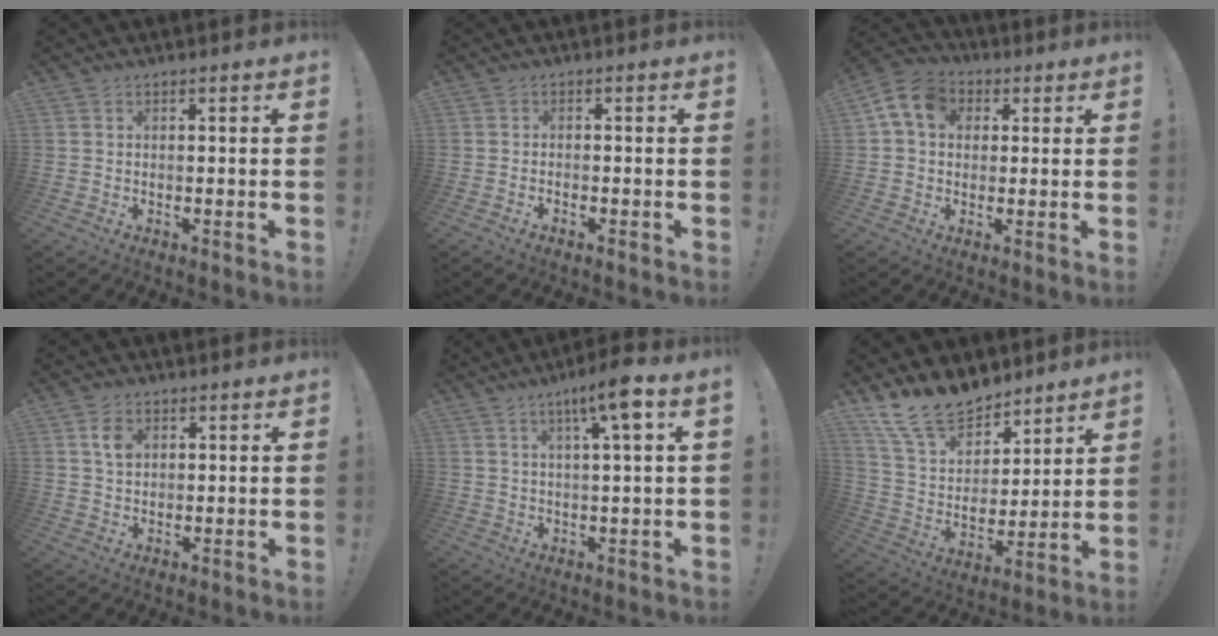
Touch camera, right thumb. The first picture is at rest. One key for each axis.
{"total": 1.0, "fx": -1.0, "fy": 0.1, "fz": 0.4, "tx": -0.011, "ty": 0.004, "tz": -0.016}
{"total": 10.8, "fx": 3.4, "fy": 8.1, "fz": 6.2, "tx": -0.108, "ty": 0.007, "tz": 0.071}
{"total": 4.2, "fx": 1.6, "fy": 2.8, "fz": 2.7, "tx": -0.039, "ty": -0.002, "tz": 0.027}
{"total": 8.3, "fx": 3.7, "fy": 0.4, "fz": 7.4, "tx": -0.117, "ty": -0.012, "tz": 0.055}
{"total": 16.7, "fx": 13.1, "fy": 8.4, "fz": 5.8, "tx": -0.121, "ty": -0.099, "tz": 0.250}